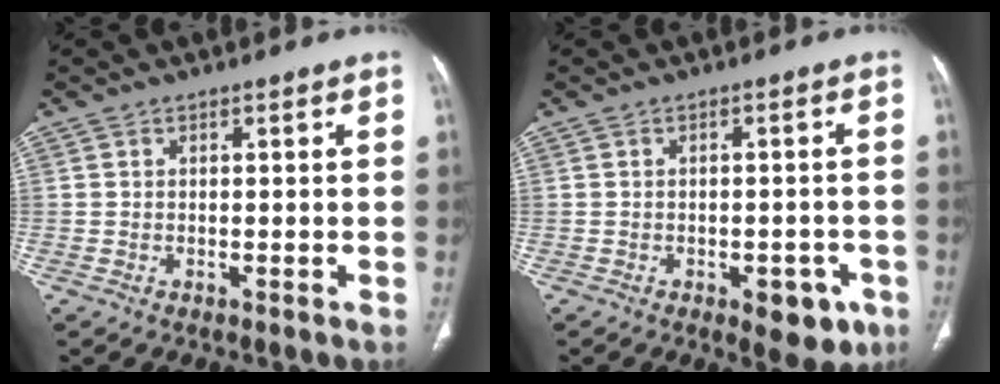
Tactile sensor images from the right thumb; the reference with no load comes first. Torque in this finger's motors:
{"motor_torque": [0.67, 1.17, -0.13, 0.05, 0.10]}